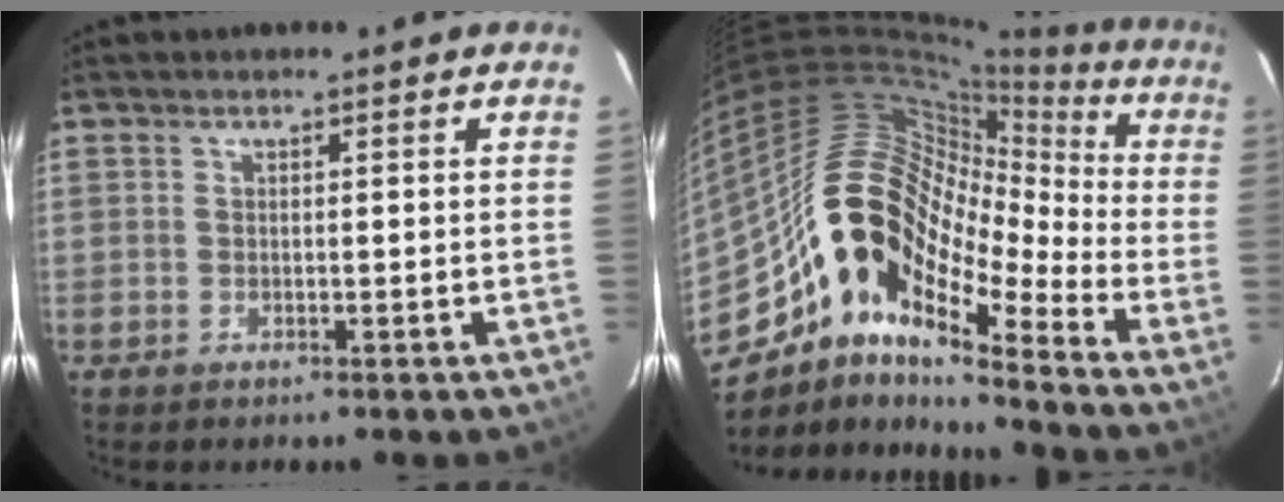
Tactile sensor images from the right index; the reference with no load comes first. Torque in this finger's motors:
{"motor_torque": [0.61, -0.44, 0.46, 0.02]}